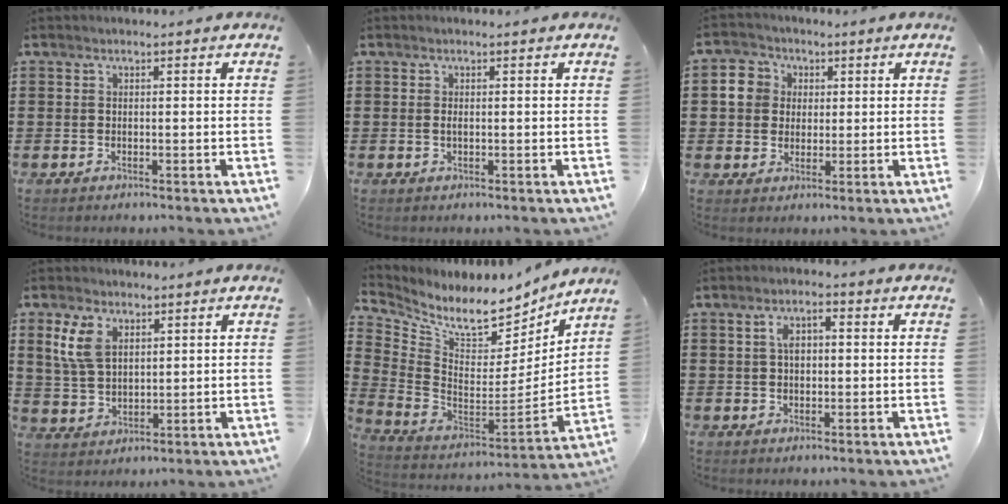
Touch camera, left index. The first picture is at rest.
{"total": 0.7, "force": [0.1, 0.1, 0.7], "torque": [-0.016, -0.002, 0.002]}
{"total": 5.4, "force": [1.1, 5.1, 1.4], "torque": [-0.043, 0.015, 0.017]}
{"total": 6.5, "force": [3.2, 3.9, 4.0], "torque": [-0.100, 0.009, 0.058]}
{"total": 7.8, "force": [6.6, 2.8, 3.0], "torque": [-0.080, -0.063, 0.114]}
{"total": 3.4, "force": [0.4, 1.8, 2.9], "torque": [-0.059, 0.010, 0.003]}